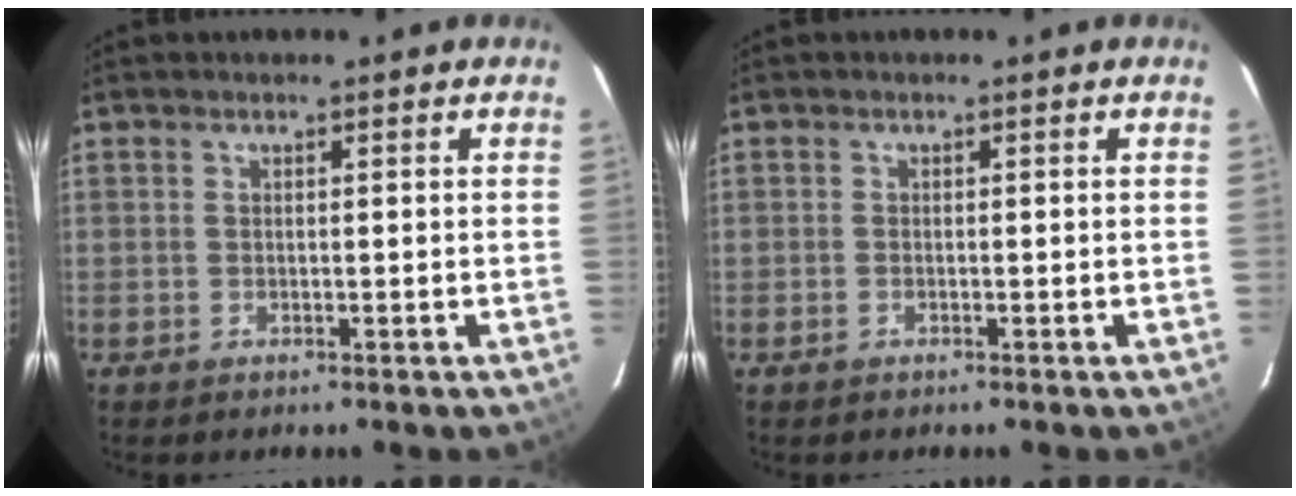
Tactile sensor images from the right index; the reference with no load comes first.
{"total": 0.6, "force": [-0.5, 0.3, 0.1], "torque": [-0.002, -0.001, -0.010]}